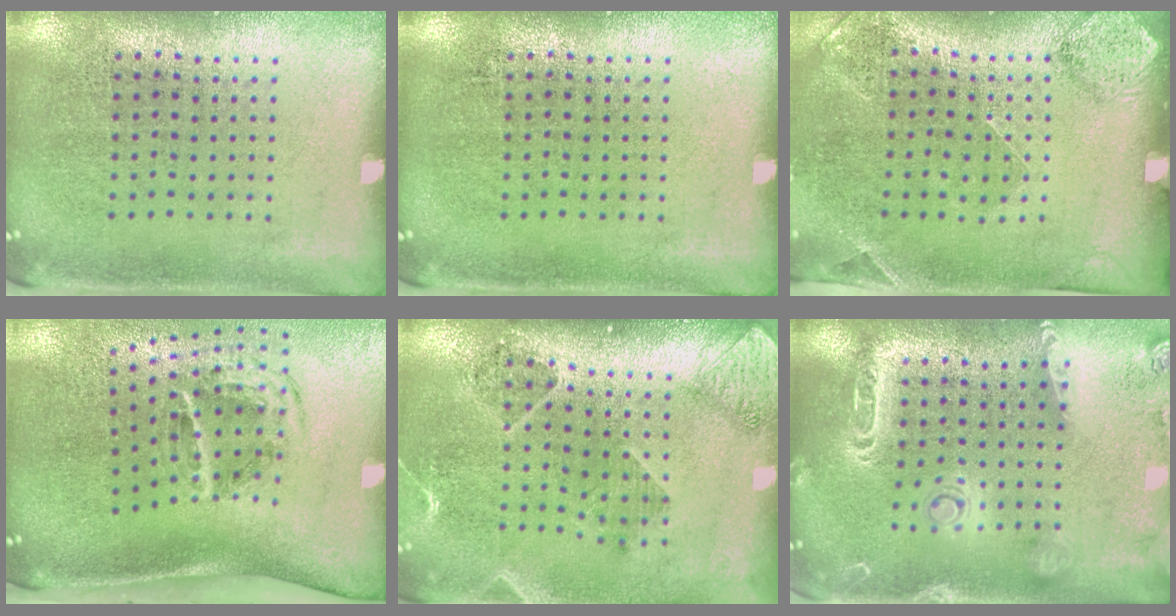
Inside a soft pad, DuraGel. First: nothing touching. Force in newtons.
{"total": 0.0}
{"total": 1.7, "press": 1.4, "slide": 1.0}
{"total": 2.0, "press": 1.2, "slide": 1.5}
{"total": 1.5, "press": 1.5, "slide": 0.3}
{"total": 2.1, "press": 2.0, "slide": 0.7}